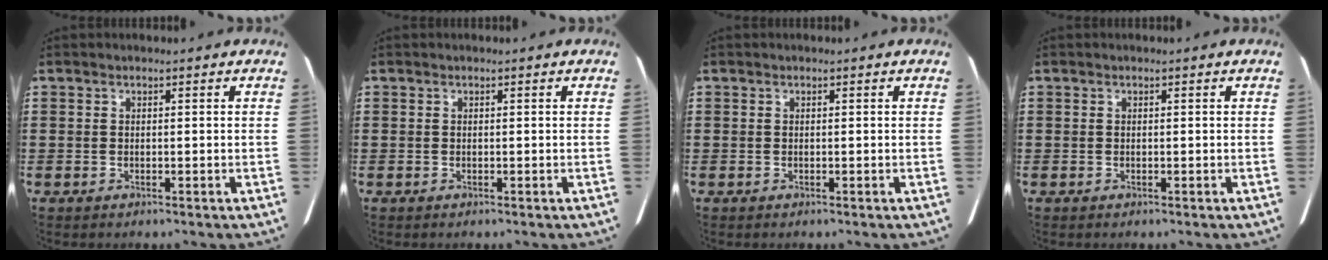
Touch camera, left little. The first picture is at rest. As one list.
[{"total": 0.0}, {"total": 0.0}, {"total": 0.0}]